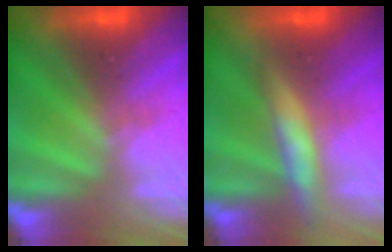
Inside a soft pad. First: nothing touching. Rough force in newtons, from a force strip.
{"total": 6.5}